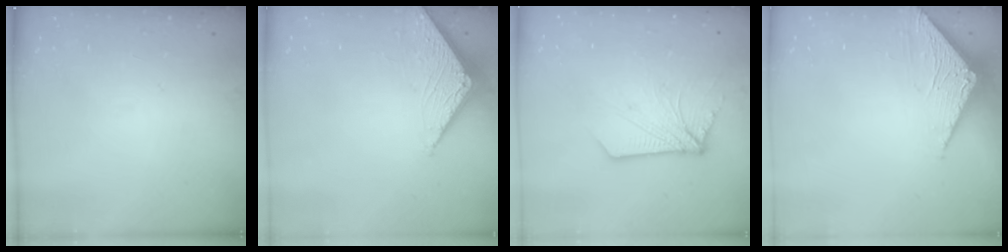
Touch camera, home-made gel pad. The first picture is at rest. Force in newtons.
{"total": 3.1, "press": 3.1, "slide": 0.4}
{"total": 9.8, "press": 9.7, "slide": 0.9}
{"total": 3.1, "press": 3.1, "slide": 0.2}